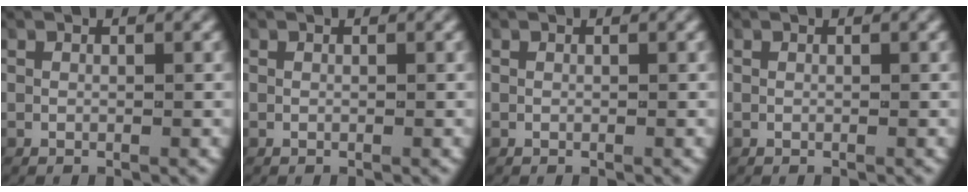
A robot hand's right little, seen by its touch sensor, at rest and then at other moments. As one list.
[{"total": 0.0}, {"total": 0.0}, {"total": 0.0}]